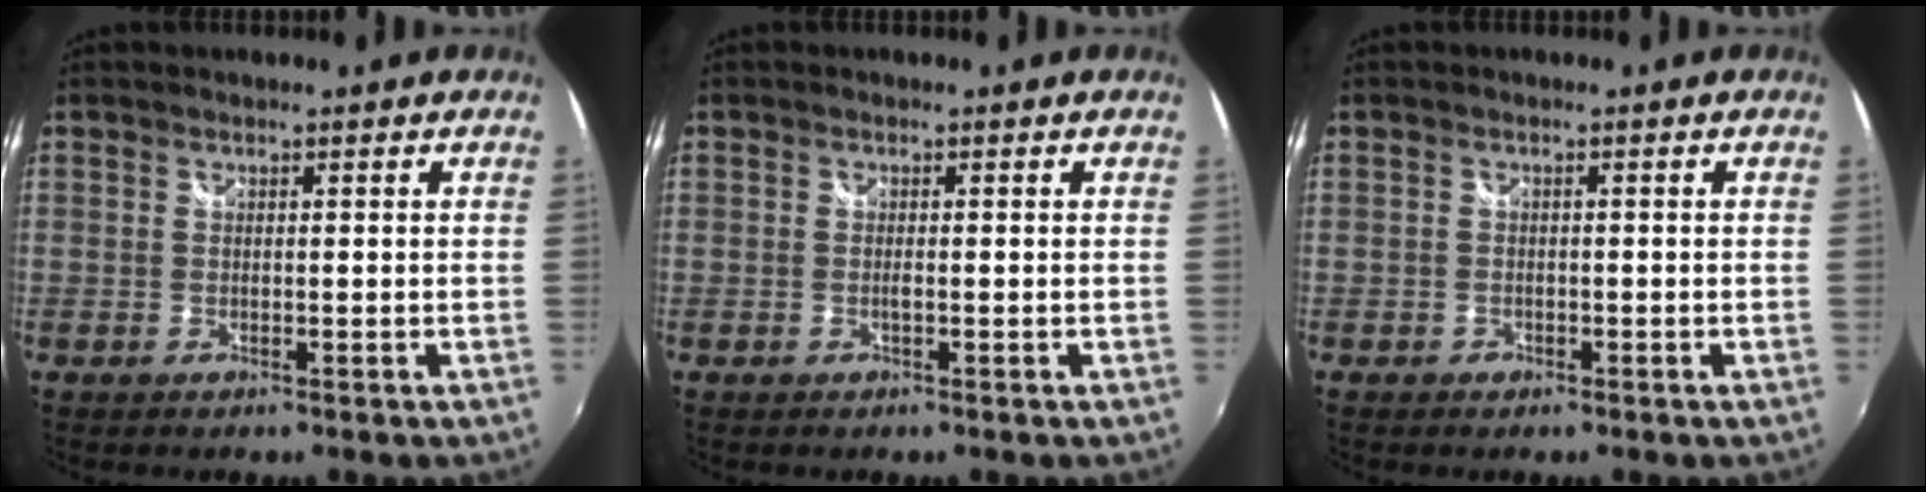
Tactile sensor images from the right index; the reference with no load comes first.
{"total": 0.9, "force": [-0.3, -0.1, 0.9], "torque": [-0.016, 0.000, -0.007]}
{"total": 1.3, "force": [-0.8, 0.9, 0.2], "torque": [-0.007, 0.002, -0.011]}